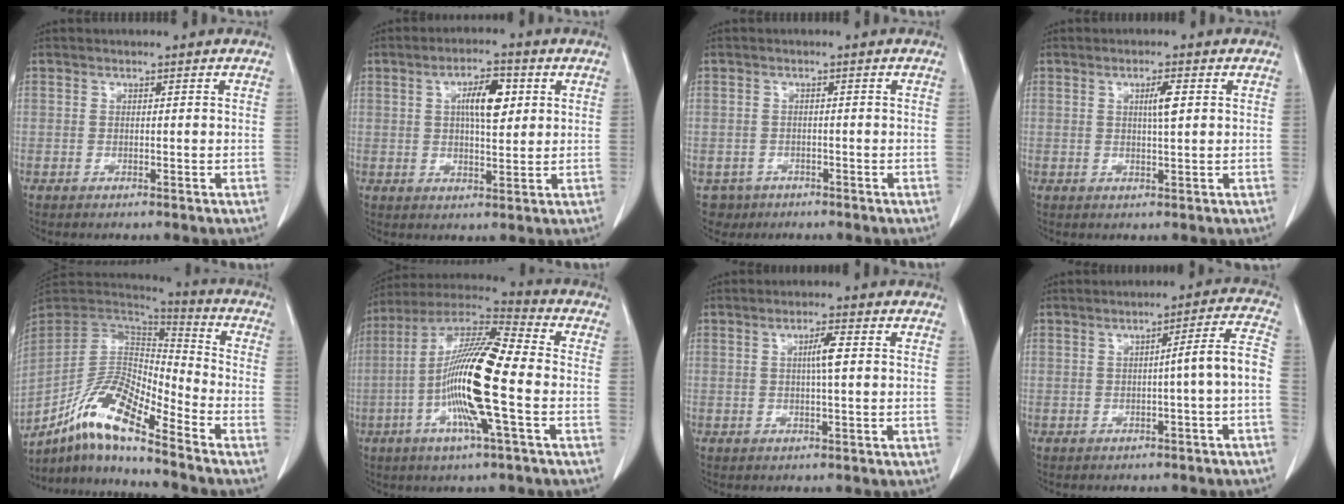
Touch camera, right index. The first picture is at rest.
{"total": 6.6, "force": [1.8, 2.1, 6.0], "torque": [-0.104, 0.007, 0.031]}
{"total": 3.4, "force": [-1.8, 2.8, -0.3], "torque": [0.002, 0.006, -0.029]}
{"total": 3.0, "force": [0.8, 0.2, 2.9], "torque": [-0.048, -0.001, 0.013]}
{"total": 14.3, "force": [-9.4, 2.7, 10.4], "torque": [-0.204, 0.011, -0.173]}
{"total": 17.0, "force": [-3.3, 1.1, 16.7], "torque": [-0.328, -0.001, -0.071]}
{"total": 3.2, "force": [0.5, 0.0, 3.2], "torque": [-0.055, 0.000, 0.007]}
{"total": 5.5, "force": [-1.3, -0.7, 5.3], "torque": [-0.070, 0.014, -0.019]}